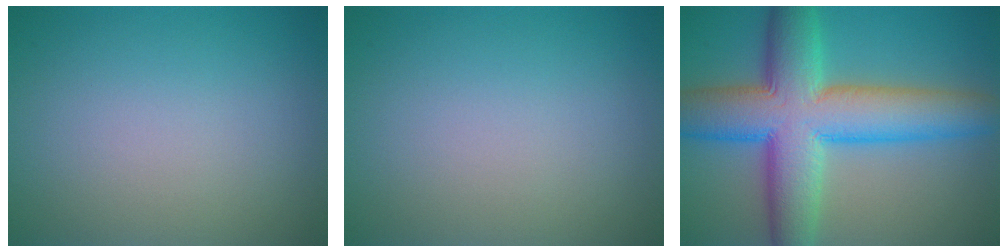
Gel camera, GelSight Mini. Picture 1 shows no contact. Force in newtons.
{"total": 0.0}
{"total": 11.9, "press": 11.8, "slide": 0.4}